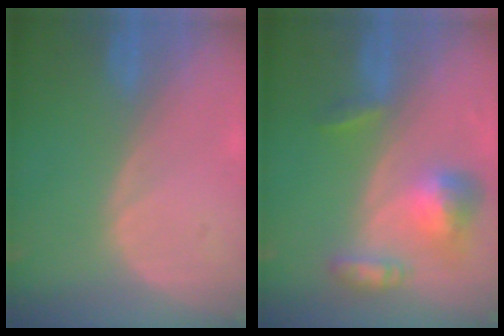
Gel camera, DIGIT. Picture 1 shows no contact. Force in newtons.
{"total": 6.7, "press": 6.3, "slide": 2.5}